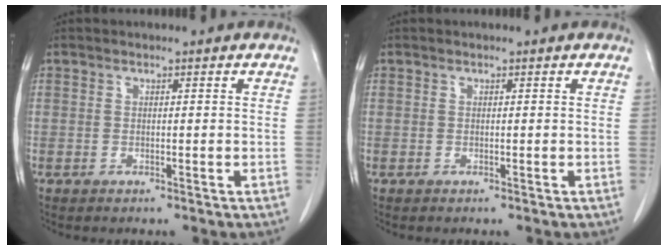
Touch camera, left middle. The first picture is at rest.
{"total": 0.0}